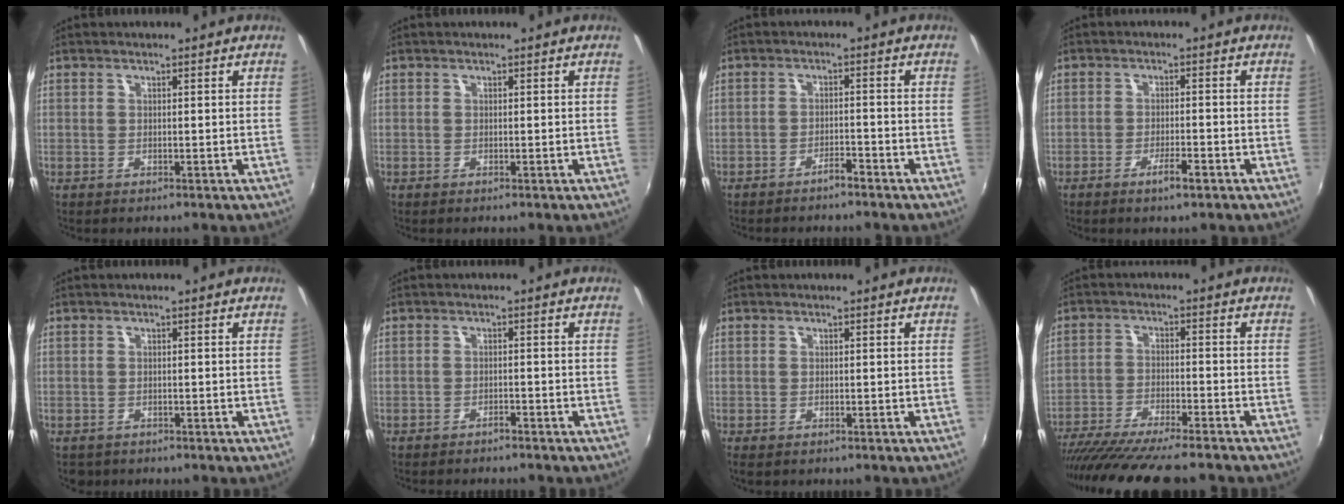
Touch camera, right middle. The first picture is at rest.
{"total": 0.0}
{"total": 2.6, "force": [-2.4, 0.3, 1.0], "torque": [-0.026, 0.002, -0.035]}
{"total": 3.5, "force": [-2.2, 0.5, 2.6], "torque": [-0.054, -0.003, -0.036]}
{"total": 1.6, "force": [-1.1, 1.2, 0.4], "torque": [-0.012, -0.005, -0.015]}
{"total": 2.1, "force": [-1.9, 0.4, 0.6], "torque": [-0.021, -0.002, -0.031]}
{"total": 0.8, "force": [-0.5, 0.4, 0.5], "torque": [-0.011, -0.003, -0.006]}
{"total": 17.5, "force": [-15.2, 1.5, 8.6], "torque": [-0.167, -0.048, -0.244]}